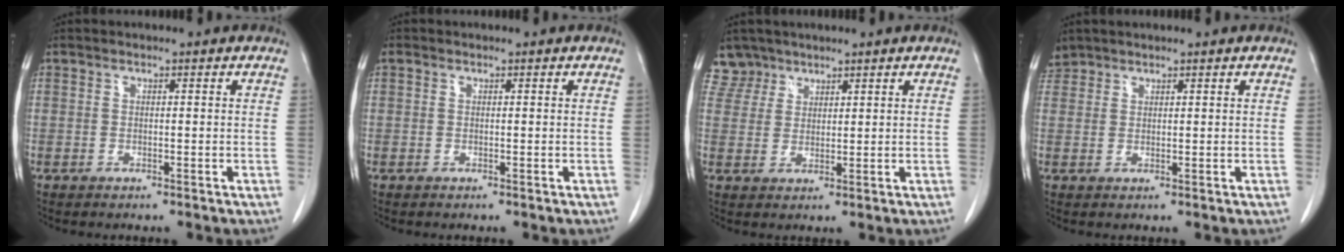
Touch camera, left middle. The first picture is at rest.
{"total": 0.0}
{"total": 3.7, "force": [3.0, 2.0, -0.7], "torque": [0.020, 0.003, 0.059]}
{"total": 2.3, "force": [2.1, 1.0, -0.2], "torque": [0.003, 0.012, 0.042]}